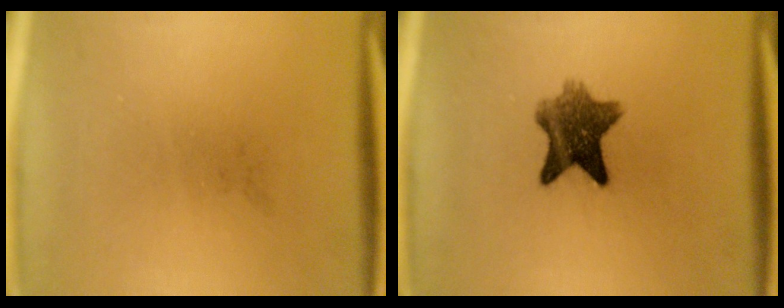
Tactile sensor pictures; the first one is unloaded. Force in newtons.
{"total": 7.9}